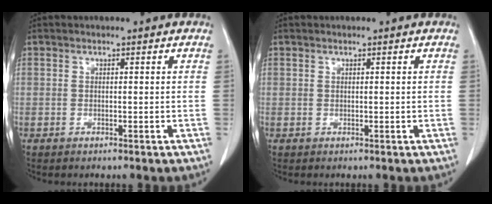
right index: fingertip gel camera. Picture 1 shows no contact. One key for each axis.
{"total": 0.0}